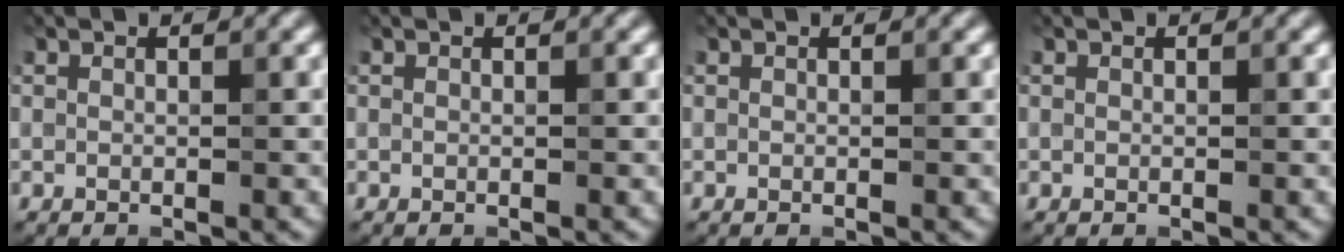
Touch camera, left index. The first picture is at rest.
{"total": 0.0}
{"total": 0.0}
{"total": 0.0}